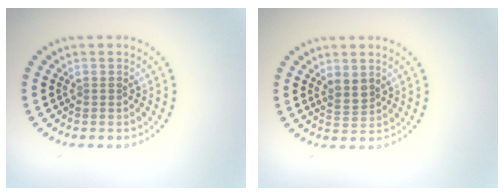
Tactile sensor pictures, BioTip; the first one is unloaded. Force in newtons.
{"total": 1.8, "press": 1.5, "slide": 0.9}